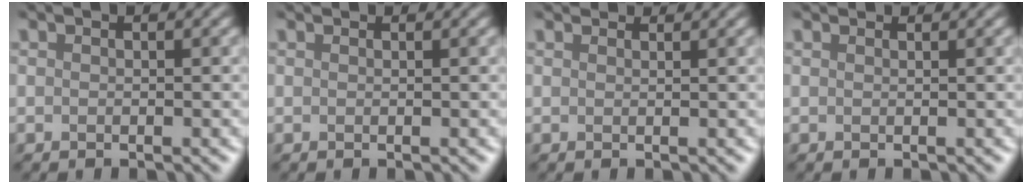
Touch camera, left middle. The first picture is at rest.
{"total": 0.8, "force": [0.6, 0.4, 0.3], "torque": [0.006, 0.008, 0.000]}
{"total": 2.4, "force": [2.2, 0.6, 0.7], "torque": [-0.002, 0.016, 0.015]}
{"total": 1.3, "force": [1.1, 0.4, 0.5], "torque": [0.003, 0.012, 0.003]}